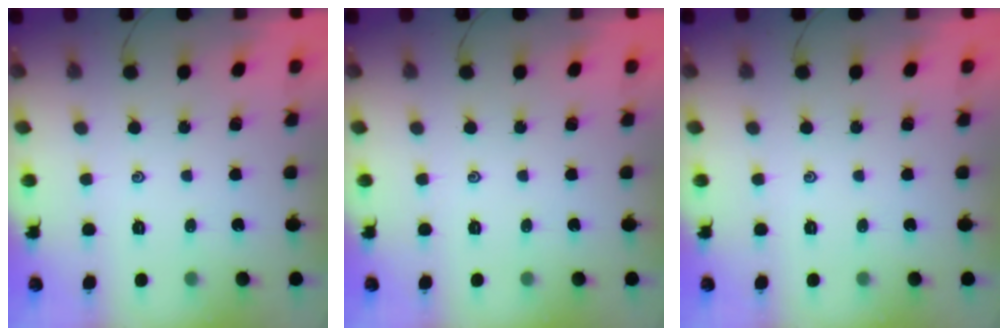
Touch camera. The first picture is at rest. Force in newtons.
{"total": 0.0}
{"total": 0.0}